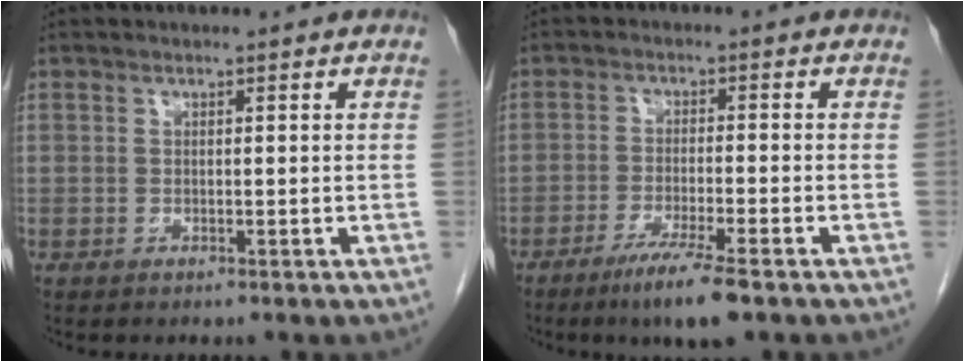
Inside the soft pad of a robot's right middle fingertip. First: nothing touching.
{"total": 7.0, "force": [-4.6, -0.1, 5.3], "torque": [-0.094, -0.019, -0.080]}